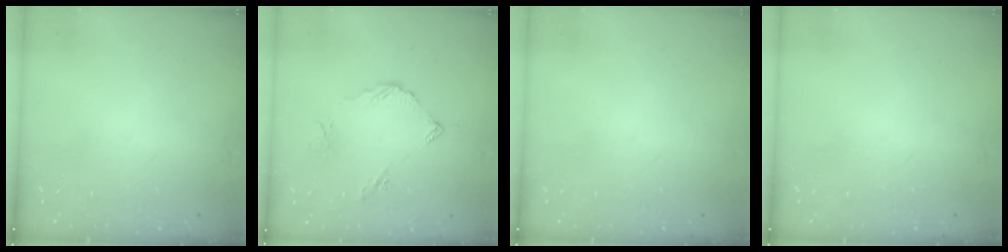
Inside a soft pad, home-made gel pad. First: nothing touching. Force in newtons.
{"total": 6.9, "press": 6.9, "slide": 0.5}
{"total": 0.0}
{"total": 0.0}